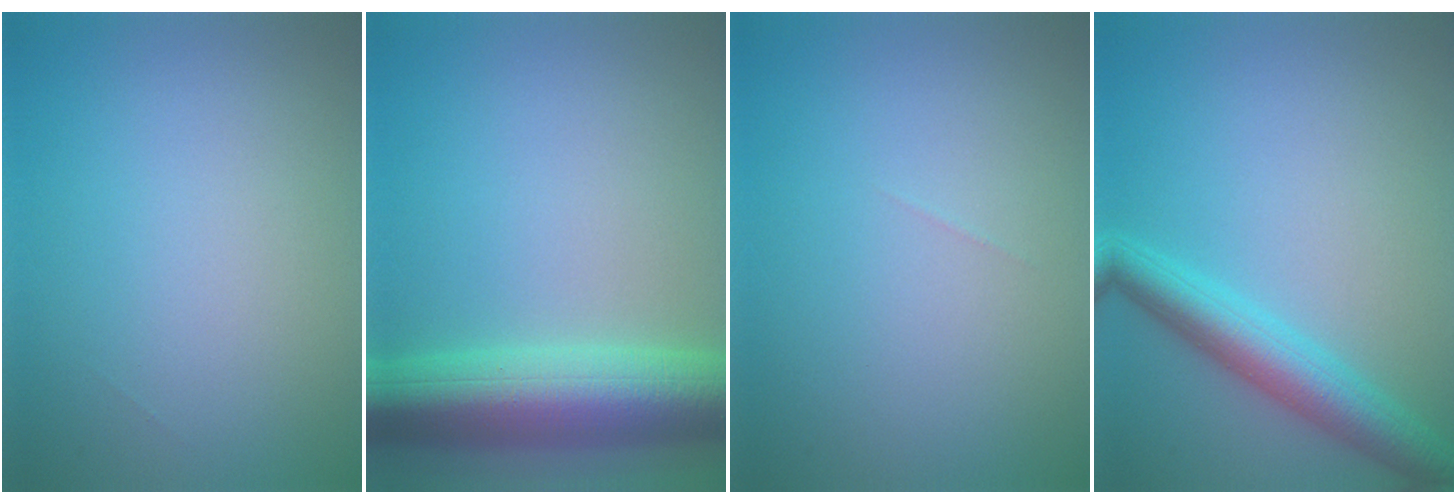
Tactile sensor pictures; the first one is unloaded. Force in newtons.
{"total": 9.5, "press": 9.5, "slide": 0.1}
{"total": 0.0}
{"total": 4.9, "press": 4.9, "slide": 0.1}